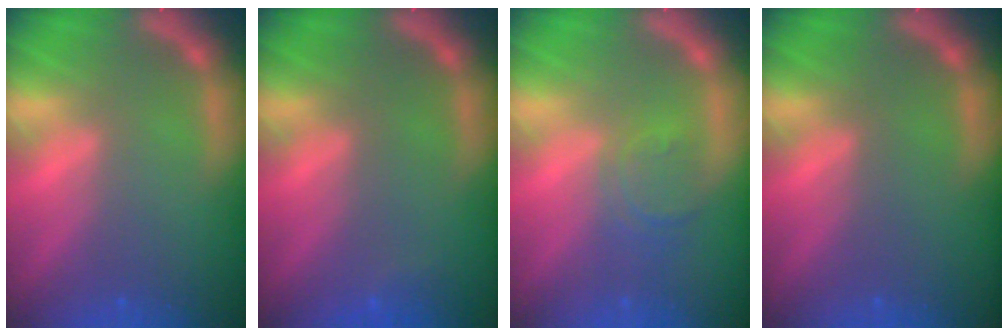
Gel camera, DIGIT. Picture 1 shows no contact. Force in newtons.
{"total": 0.9}
{"total": 3.0}
{"total": 0.0}